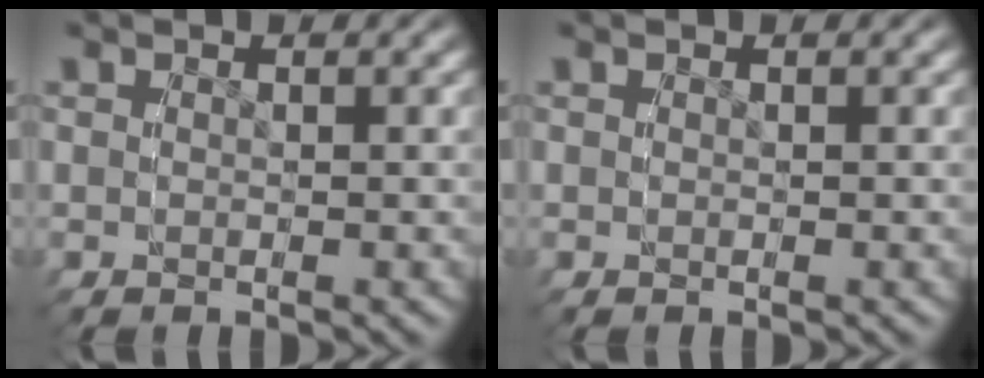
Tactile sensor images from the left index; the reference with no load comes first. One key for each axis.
{"total": 0.0}